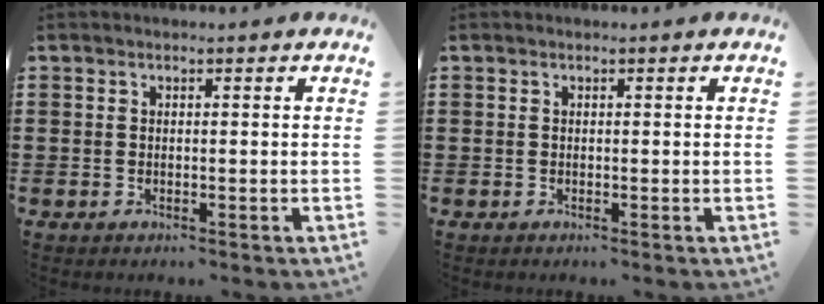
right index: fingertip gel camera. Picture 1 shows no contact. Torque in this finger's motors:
{"motor_torque": [0.00, 0.00, 0.00, 0.00]}